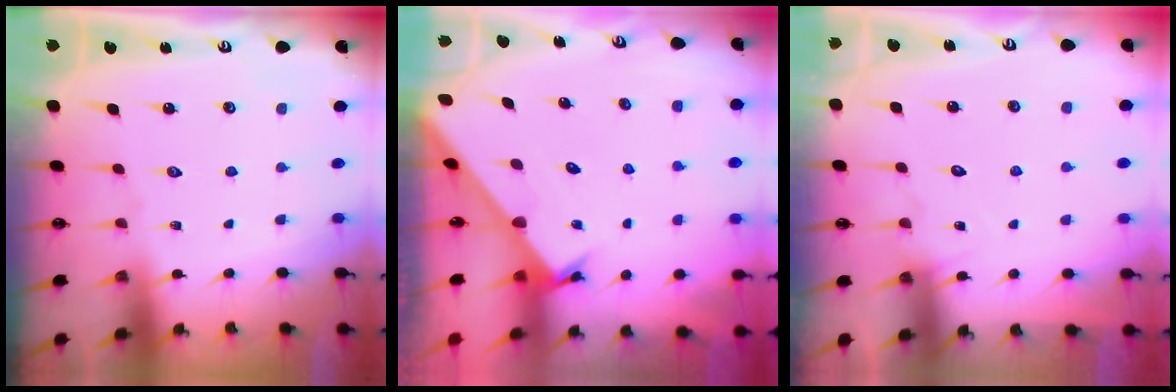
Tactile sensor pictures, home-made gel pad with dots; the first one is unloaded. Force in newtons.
{"total": 2.2, "press": 2.2, "slide": 0.2}
{"total": 6.6, "press": 6.6, "slide": 0.5}